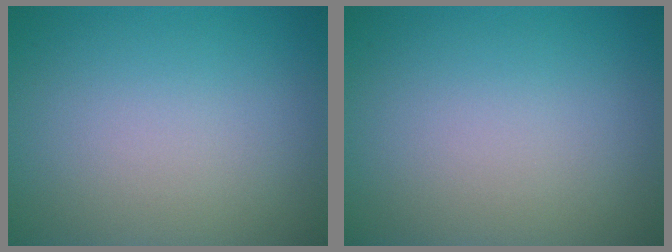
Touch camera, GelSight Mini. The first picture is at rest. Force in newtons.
{"total": 0.0}